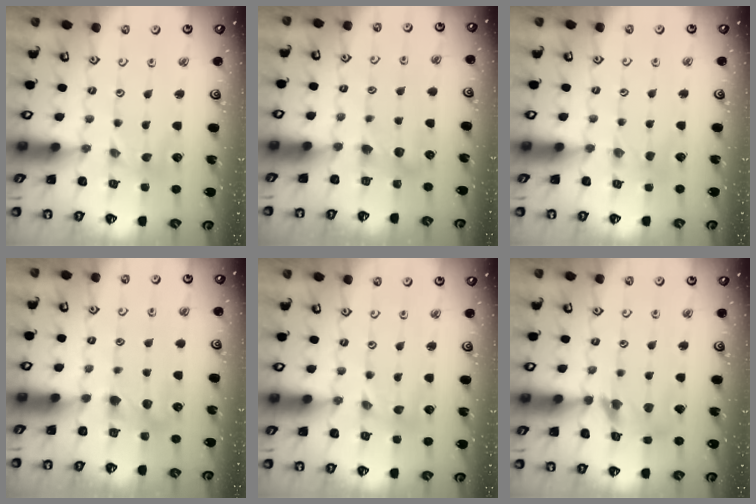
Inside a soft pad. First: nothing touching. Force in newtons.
{"total": 5.1, "press": 5.0, "slide": 0.8}
{"total": 0.0}
{"total": 4.8, "press": 4.7, "slide": 0.9}
{"total": 0.5, "press": 0.5, "slide": 0.0}
{"total": 7.2, "press": 7.2, "slide": 0.7}